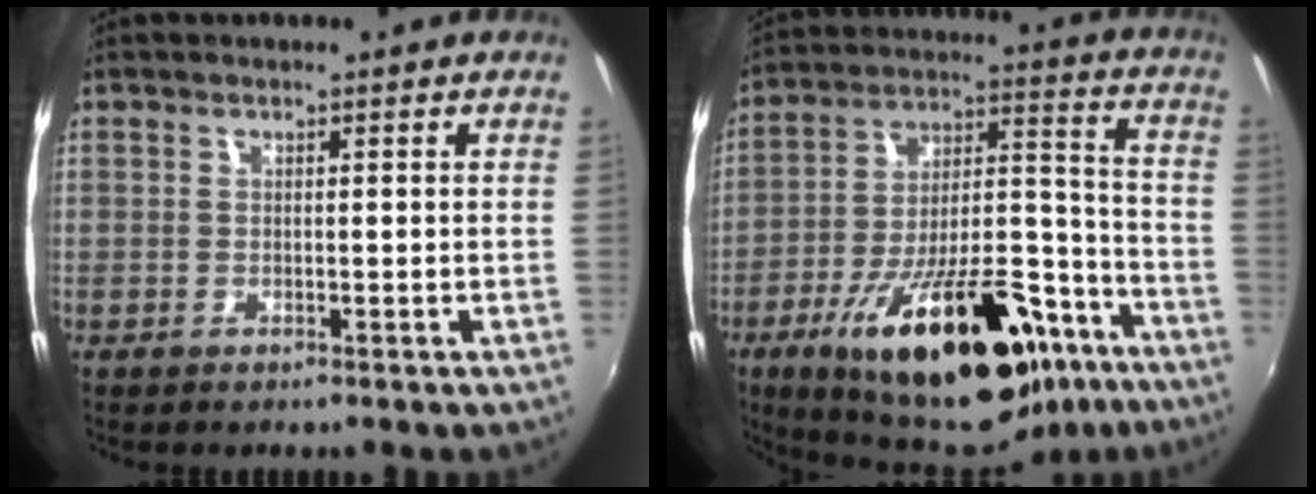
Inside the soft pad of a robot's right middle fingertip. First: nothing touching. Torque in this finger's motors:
{"motor_torque": [1.73, -0.41, 0.50, 0.21]}